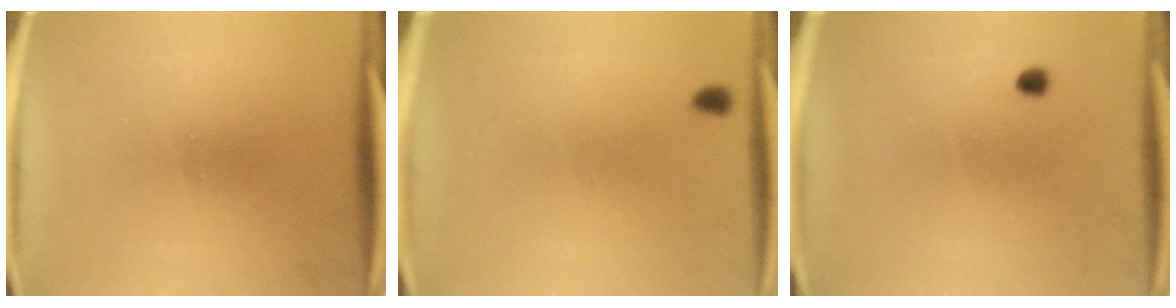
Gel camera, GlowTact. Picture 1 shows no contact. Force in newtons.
{"total": 0.7}
{"total": 1.0}